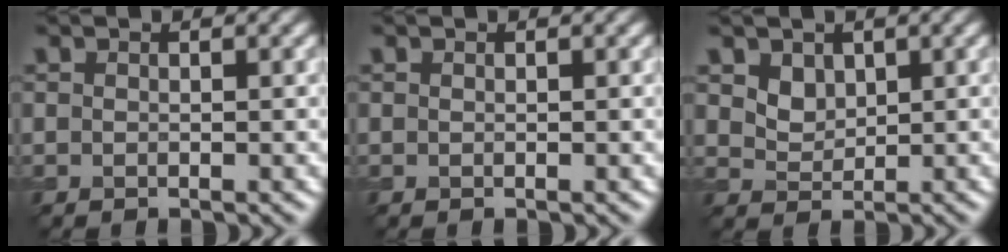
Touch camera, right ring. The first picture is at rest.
{"total": 0.0}
{"total": 2.1, "force": [1.1, 1.5, 0.9], "torque": [-0.021, -0.011, 0.030]}